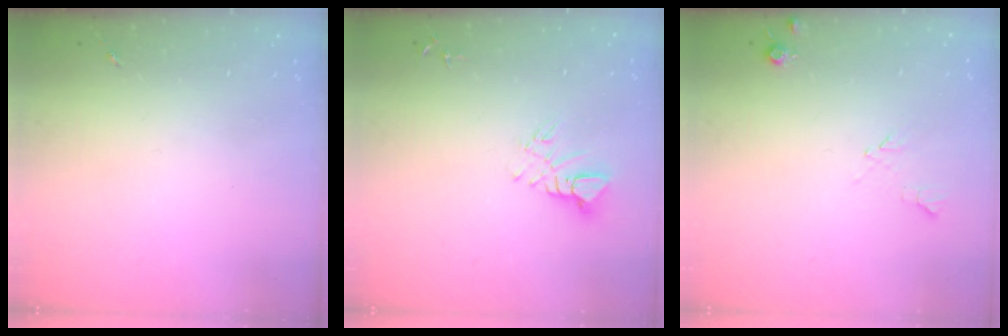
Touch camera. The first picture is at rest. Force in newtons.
{"total": 6.0, "press": 6.0, "slide": 0.2}
{"total": 5.8, "press": 5.8, "slide": 0.8}